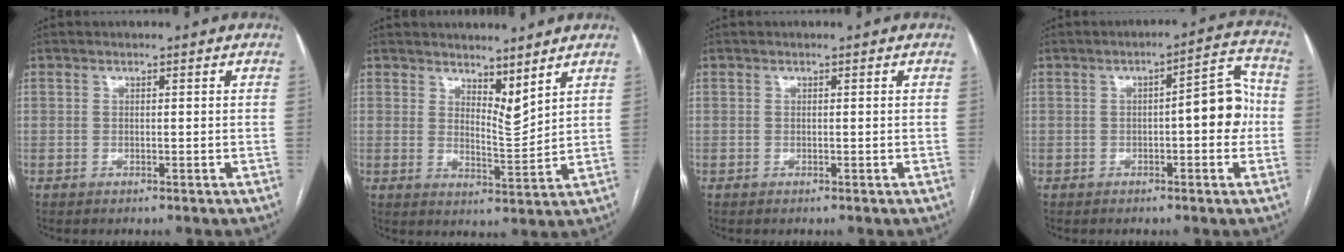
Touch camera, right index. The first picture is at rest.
{"total": 4.9, "force": [4.0, 1.2, 2.6], "torque": [-0.045, -0.016, 0.074]}
{"total": 0.0}
{"total": 7.7, "force": [-0.6, 2.0, 7.4], "torque": [-0.089, 0.028, -0.009]}